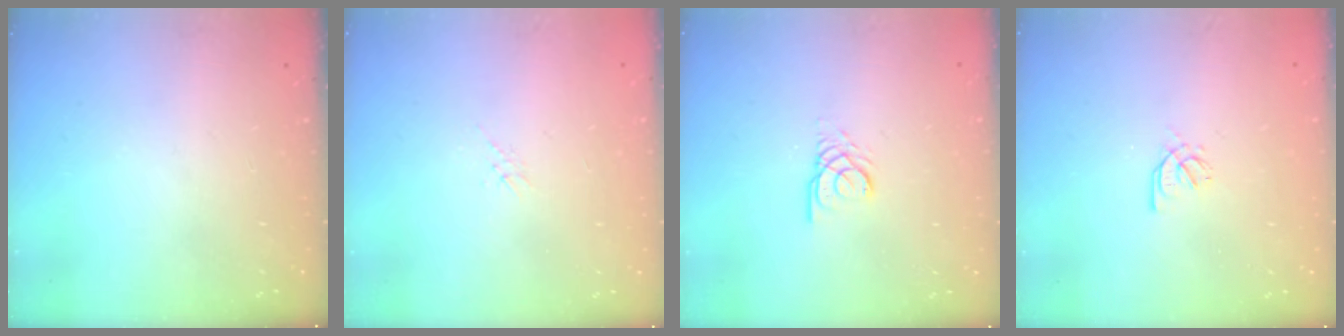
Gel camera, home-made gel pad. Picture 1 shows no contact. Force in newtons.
{"total": 1.7, "press": 1.6, "slide": 0.4}
{"total": 2.6, "press": 2.6, "slide": 0.1}
{"total": 1.7, "press": 1.6, "slide": 0.5}